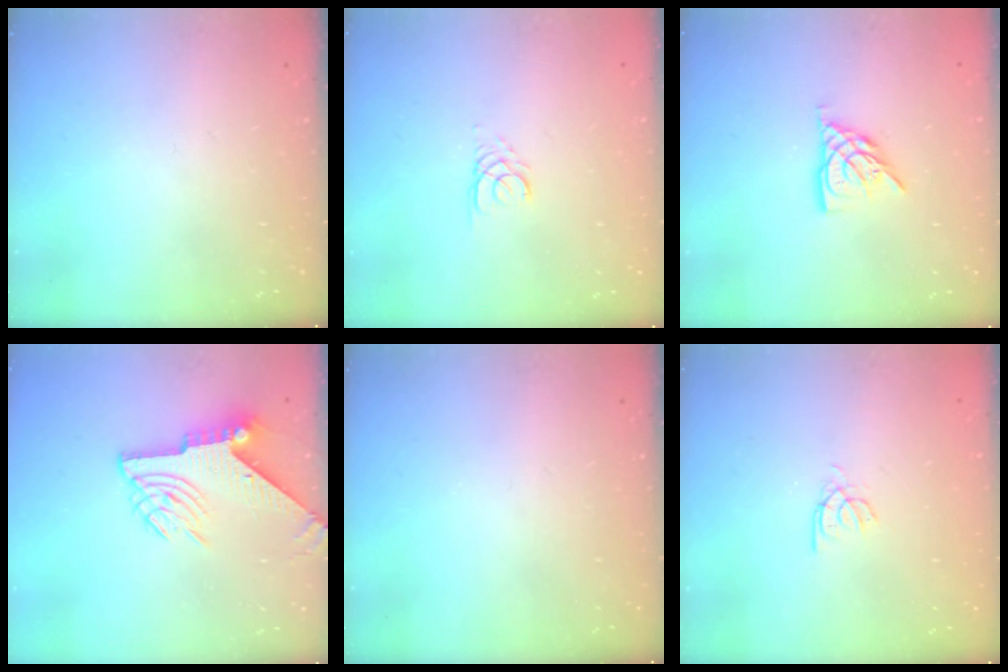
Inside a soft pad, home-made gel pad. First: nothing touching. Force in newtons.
{"total": 2.6, "press": 2.6, "slide": 0.3}
{"total": 8.3, "press": 8.2, "slide": 0.9}
{"total": 9.8, "press": 9.7, "slide": 0.7}
{"total": 0.0}
{"total": 2.5, "press": 2.4, "slide": 0.3}